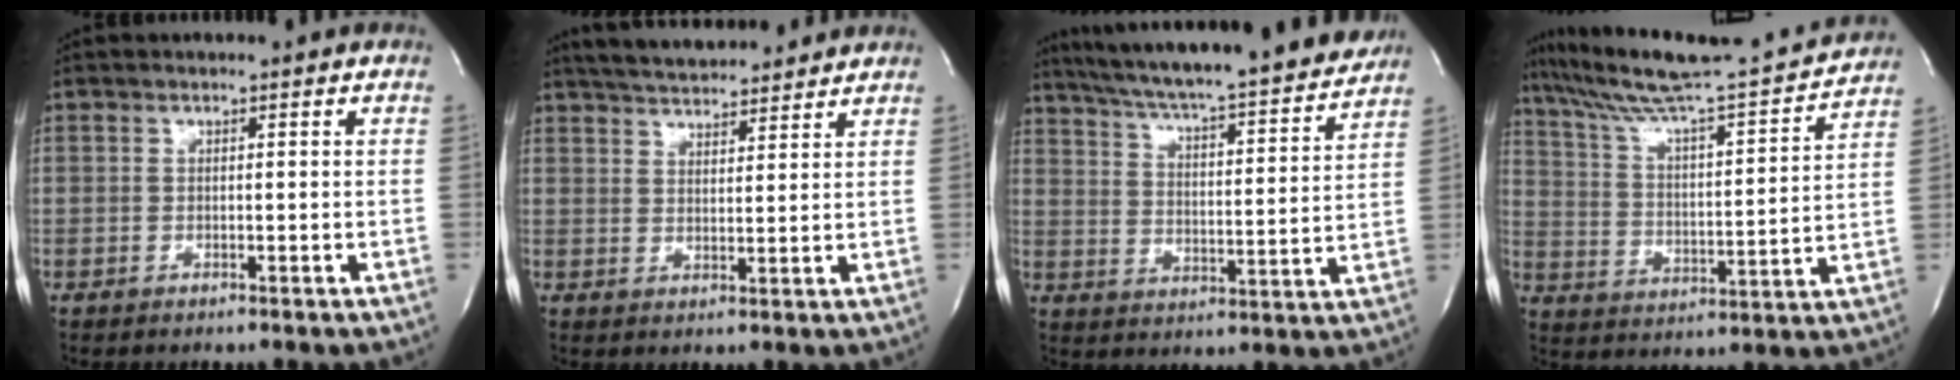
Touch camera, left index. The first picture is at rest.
{"total": 12.2, "force": [11.2, 2.3, 4.3], "torque": [-0.073, 0.019, 0.166]}
{"total": 23.2, "force": [21.0, 1.6, 9.9], "torque": [-0.166, -0.028, 0.289]}
{"total": 19.7, "force": [18.1, -0.3, 7.9], "torque": [-0.140, -0.023, 0.267]}